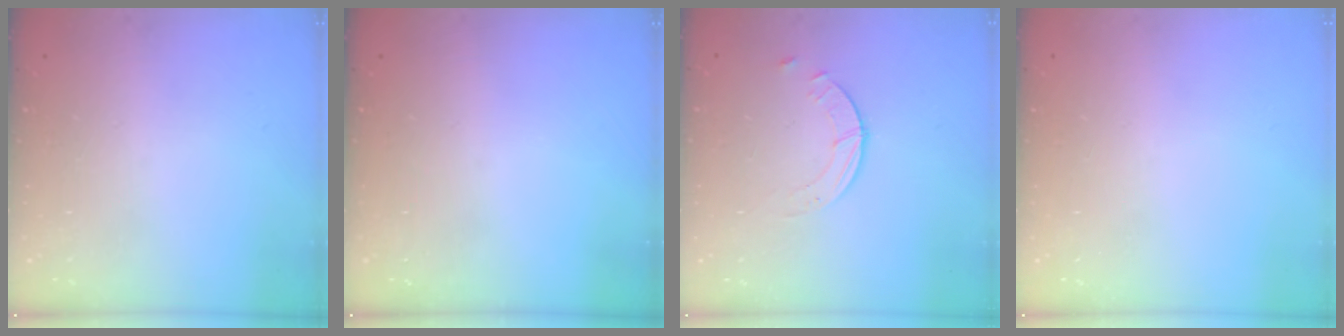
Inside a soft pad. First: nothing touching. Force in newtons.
{"total": 0.0}
{"total": 2.5, "press": 2.5, "slide": 0.3}
{"total": 0.0}